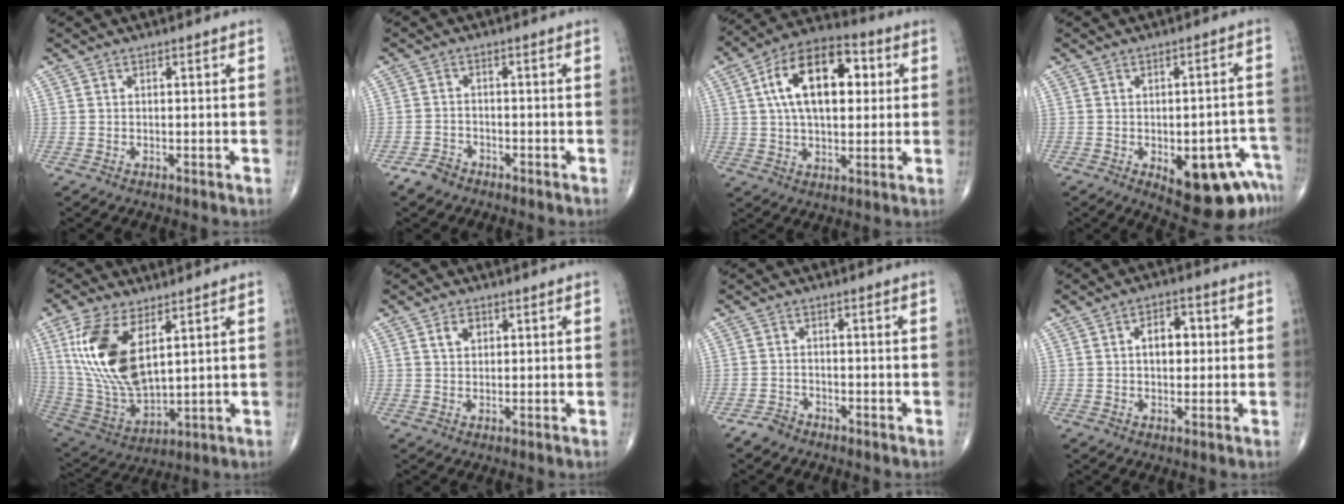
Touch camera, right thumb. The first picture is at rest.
{"total": 3.1, "force": [-2.4, 1.8, 0.7], "torque": [-0.015, 0.011, -0.043]}
{"total": 17.8, "force": [4.0, 9.6, 14.4], "torque": [-0.219, 0.017, 0.059]}
{"total": 14.0, "force": [-6.5, 6.2, 10.8], "torque": [-0.094, 0.033, -0.072]}
{"total": 17.6, "force": [5.8, 8.4, 14.3], "torque": [-0.285, -0.025, 0.125]}
{"total": 2.9, "force": [1.2, 2.0, 1.7], "torque": [-0.021, -0.001, 0.020]}
{"total": 2.6, "force": [-2.1, 1.5, 0.4], "torque": [-0.009, 0.009, -0.039]}
{"total": 6.2, "force": [0.8, 3.9, 4.7], "torque": [-0.053, 0.012, 0.006]}